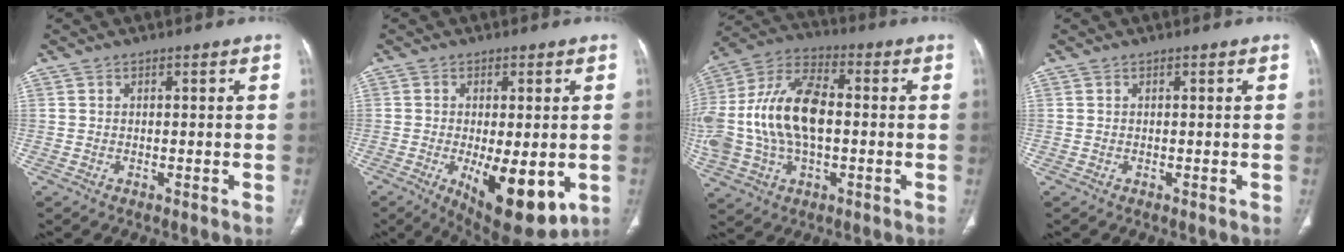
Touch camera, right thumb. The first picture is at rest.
{"total": 13.9, "force": [-3.6, 5.5, 12.3], "torque": [-0.175, -0.022, -0.036]}
{"total": 20.9, "force": [-0.2, 12.0, 17.1], "torque": [-0.370, 0.026, -0.004]}
{"total": 0.0}